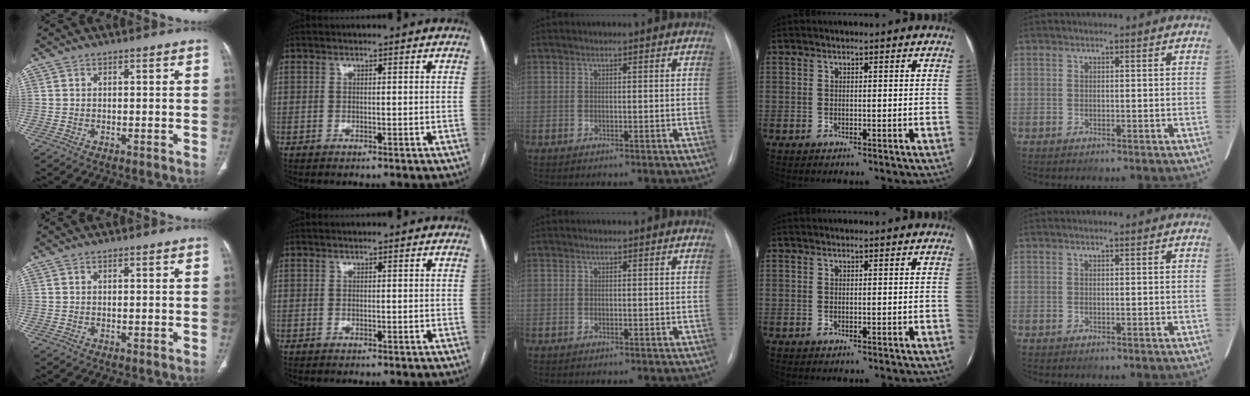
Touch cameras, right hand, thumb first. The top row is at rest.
{}